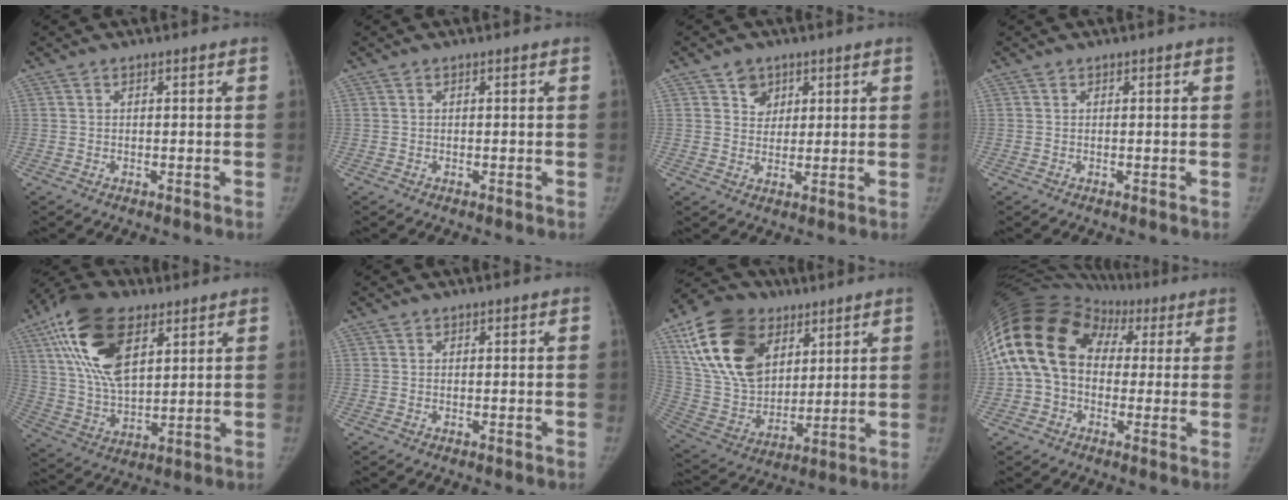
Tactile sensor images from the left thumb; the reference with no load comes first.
{"total": 0.0}
{"total": 4.4, "force": [2.2, 3.6, 1.0], "torque": [0.010, -0.011, 0.037]}
{"total": 0.0}
{"total": 19.0, "force": [8.7, 9.6, 13.9], "torque": [-0.251, -0.020, 0.161]}
{"total": 0.0}
{"total": 23.4, "force": [10.3, 15.7, 14.0], "torque": [-0.244, -0.023, 0.191]}
{"total": 20.7, "force": [2.6, 16.1, 12.7], "torque": [-0.253, 0.066, 0.042]}